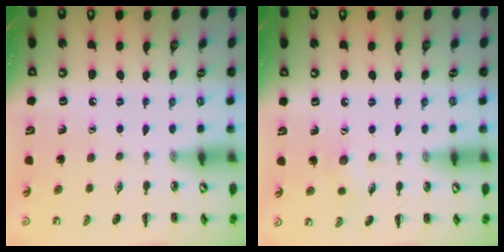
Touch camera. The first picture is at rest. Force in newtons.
{"total": 4.7, "press": 4.6, "slide": 1.0}